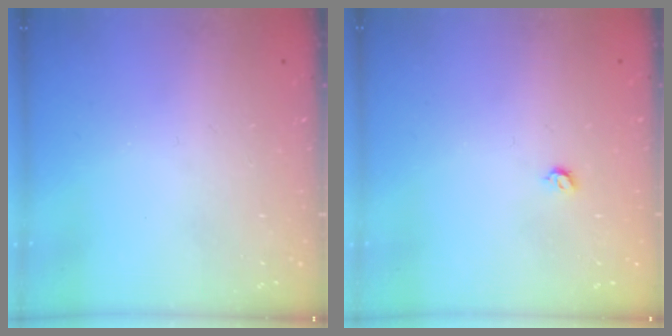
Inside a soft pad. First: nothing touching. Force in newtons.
{"total": 3.4, "press": 3.4, "slide": 0.6}